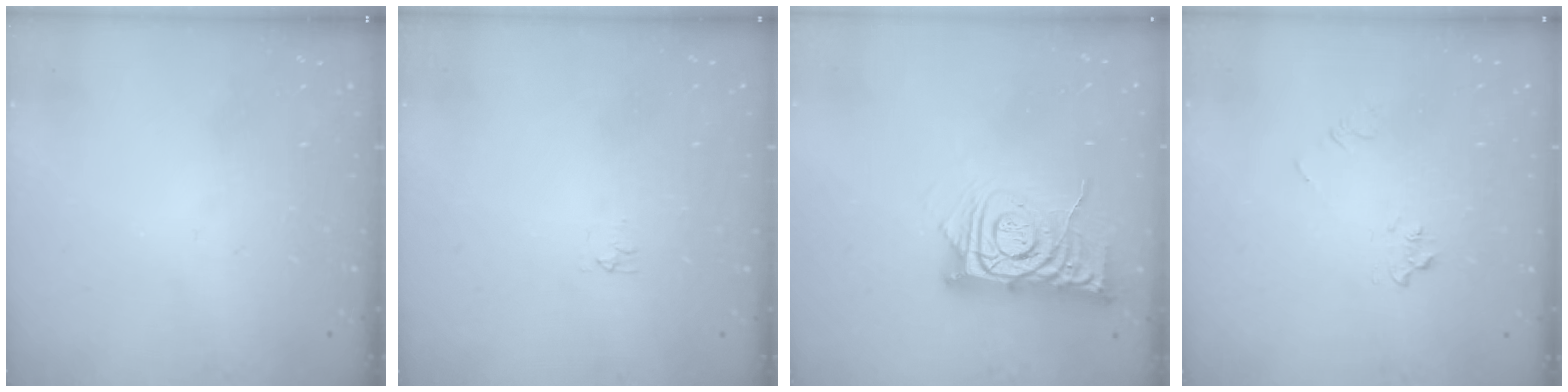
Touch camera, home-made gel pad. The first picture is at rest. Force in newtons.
{"total": 2.9, "press": 2.9, "slide": 0.5}
{"total": 12.0, "press": 11.9, "slide": 1.2}
{"total": 5.0, "press": 4.9, "slide": 0.6}